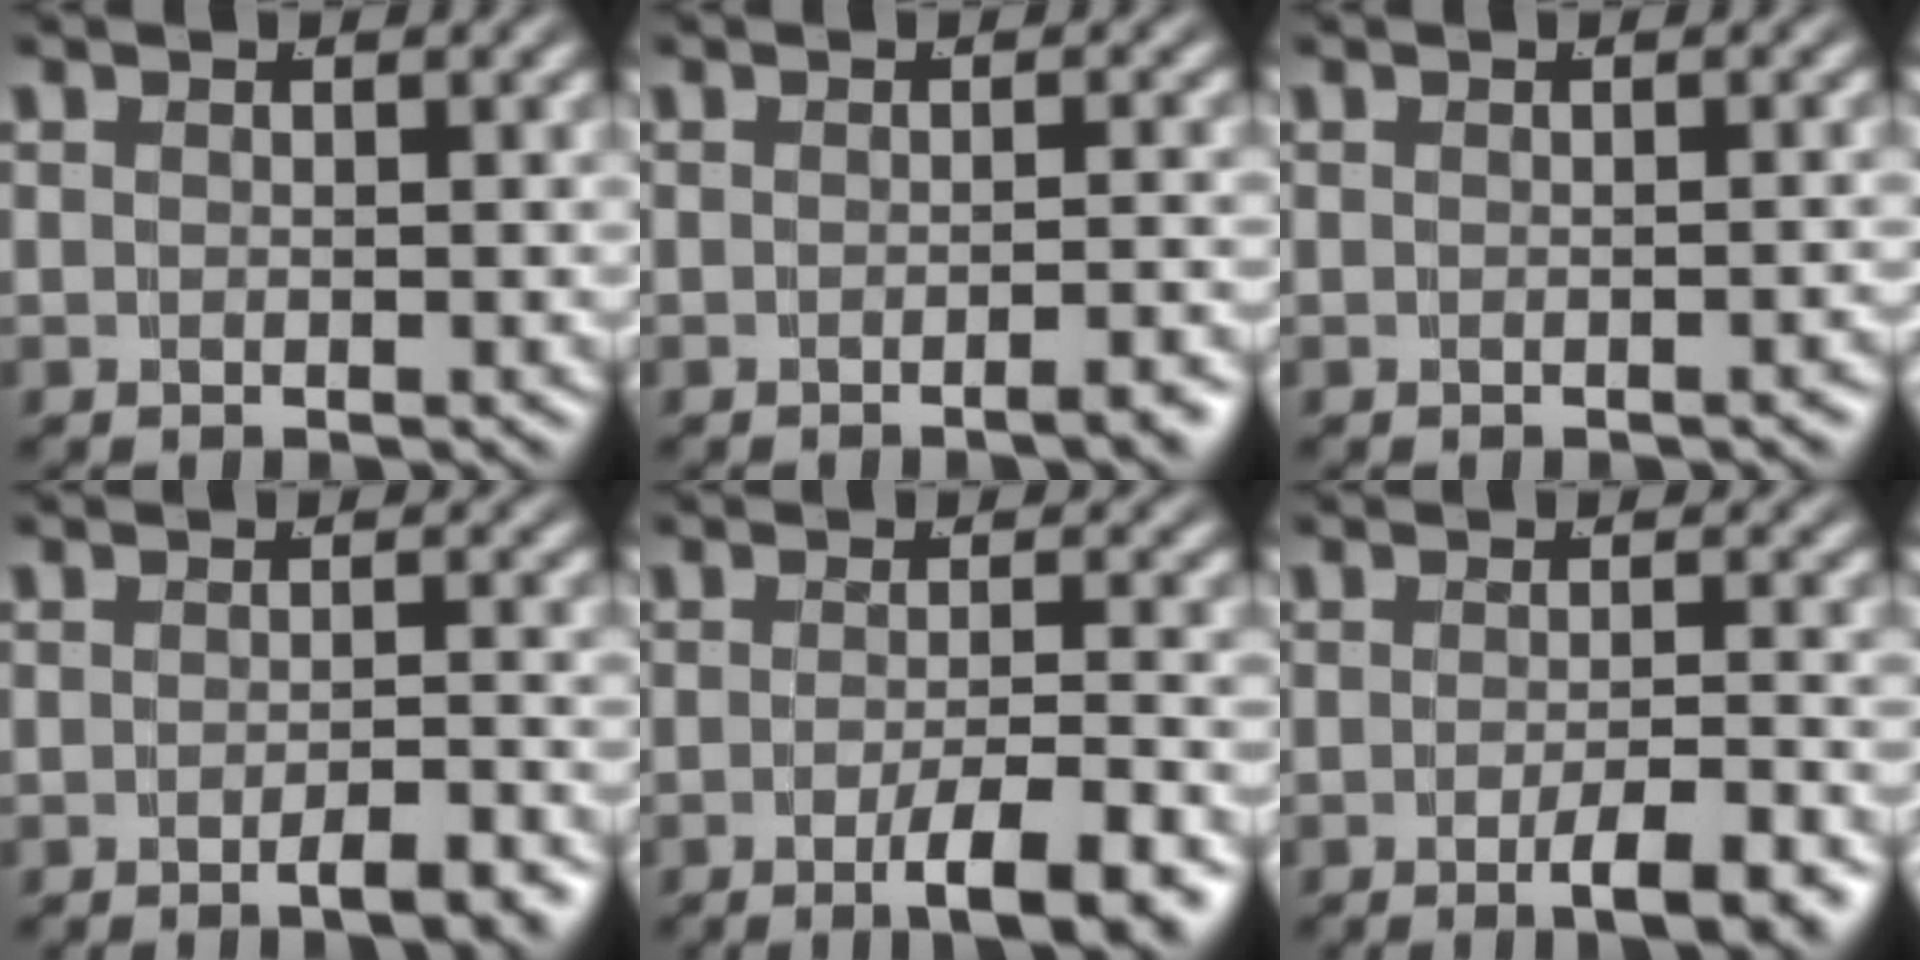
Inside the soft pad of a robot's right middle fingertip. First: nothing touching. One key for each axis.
{"total": 1.6, "fx": -1.3, "fy": -0.2, "fz": 0.9, "tx": -0.007, "ty": 0.009, "tz": -0.025}
{"total": 0.6, "fx": -0.6, "fy": -0.1, "fz": 0.2, "tx": -0.004, "ty": 0.004, "tz": -0.010}
{"total": 2.5, "fx": -2.0, "fy": 0.1, "fz": 1.4, "tx": -0.012, "ty": 0.007, "tz": -0.038}
{"total": 5.4, "fx": -3.5, "fy": 0.6, "fz": 4.0, "tx": -0.053, "ty": -0.011, "tz": -0.053}
{"total": 3.9, "fx": -2.6, "fy": 0.2, "fz": 2.8, "tx": -0.036, "ty": -0.006, "tz": -0.042}